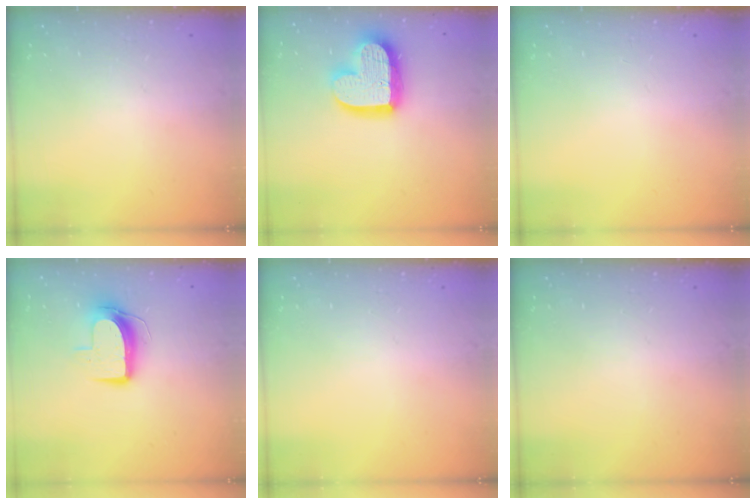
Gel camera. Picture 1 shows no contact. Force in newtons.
{"total": 17.0, "press": 16.9, "slide": 1.4}
{"total": 0.0}
{"total": 9.8, "press": 9.7, "slide": 1.0}
{"total": 0.0}
{"total": 0.0}